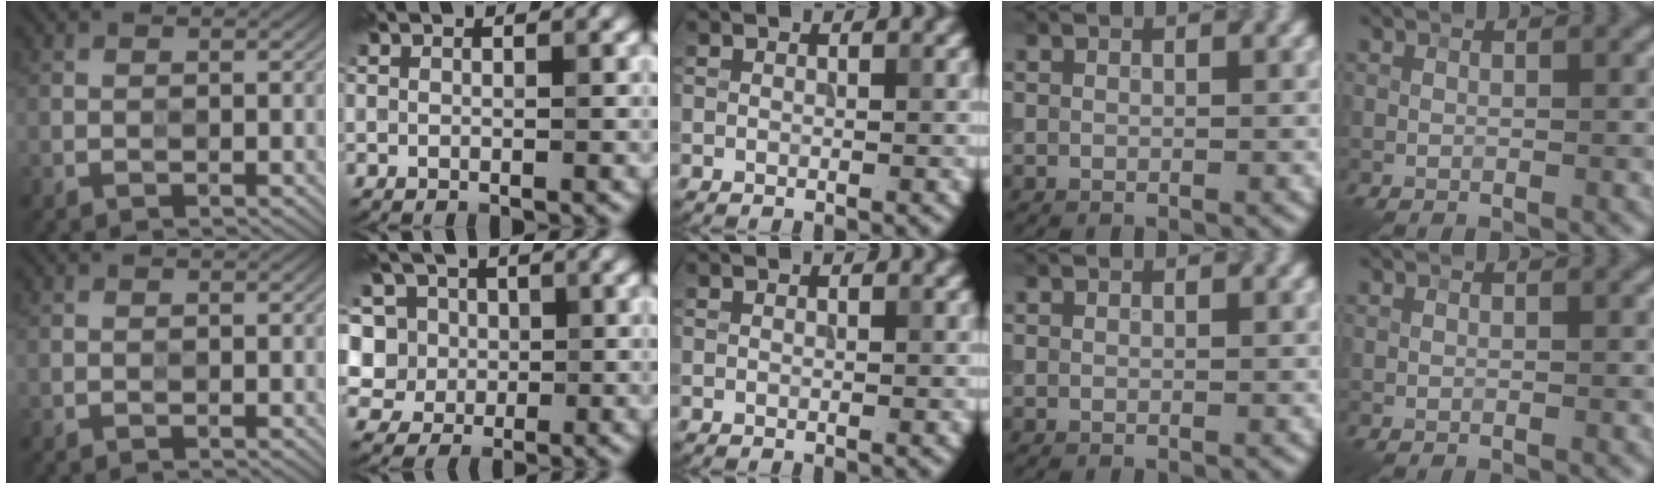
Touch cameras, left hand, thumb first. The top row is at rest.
{"index": {"total": 8.3, "force": [2.2, 7.5, 2.8], "torque": [-0.061, 0.040, 0.016]}}